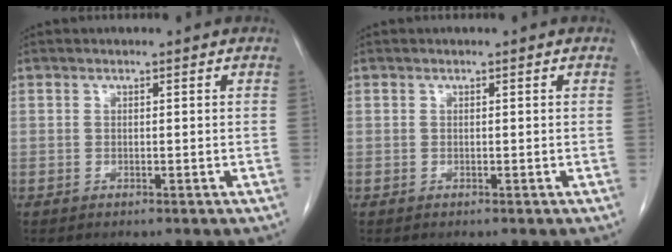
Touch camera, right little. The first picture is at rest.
{"total": 0.0}